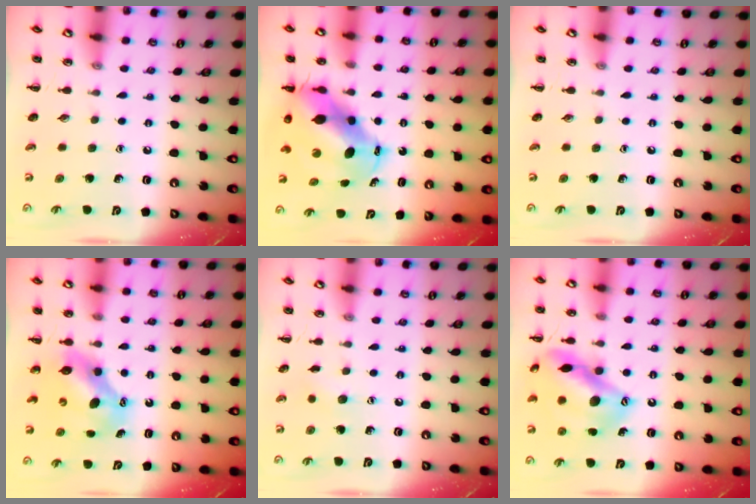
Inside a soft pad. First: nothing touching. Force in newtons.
{"total": 10.4, "press": 10.1, "slide": 2.7}
{"total": 0.0}
{"total": 7.1, "press": 7.0, "slide": 1.2}
{"total": 4.7, "press": 4.5, "slide": 1.3}
{"total": 16.8, "press": 16.8, "slide": 1.7}